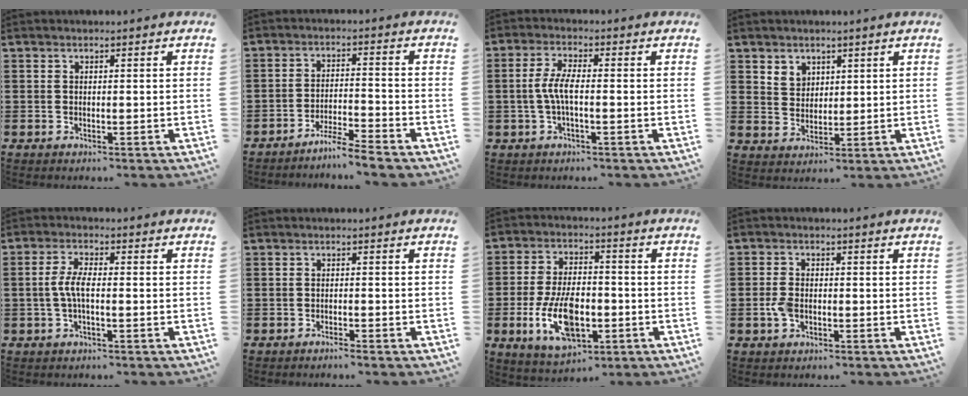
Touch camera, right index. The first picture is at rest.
{"total": 4.6, "force": [-4.3, -0.6, 1.4], "torque": [-0.032, -0.007, -0.087]}
{"total": 4.5, "force": [-0.7, 1.1, 4.3], "torque": [-0.107, -0.007, -0.024]}
{"total": 3.6, "force": [2.4, 2.6, 0.5], "torque": [-0.020, 0.010, 0.046]}
{"total": 4.1, "force": [-0.7, 1.2, 3.9], "torque": [-0.100, -0.007, -0.023]}
{"total": 1.0, "force": [-1.0, -0.1, 0.3], "torque": [-0.007, 0.000, -0.019]}
{"total": 11.4, "force": [-3.4, 5.7, 9.3], "torque": [-0.187, -0.004, -0.059]}
{"total": 3.0, "force": [-0.8, 1.8, 2.2], "torque": [-0.054, -0.004, -0.017]}